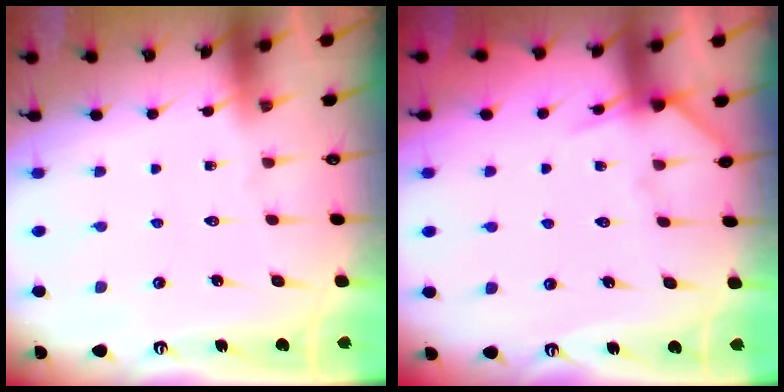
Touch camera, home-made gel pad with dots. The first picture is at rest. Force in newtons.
{"total": 7.9, "press": 7.9, "slide": 0.8}